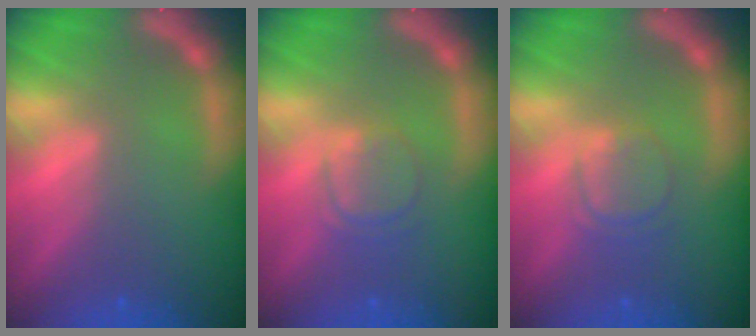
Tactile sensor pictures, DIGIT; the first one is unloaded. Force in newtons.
{"total": 3.0}
{"total": 3.0}